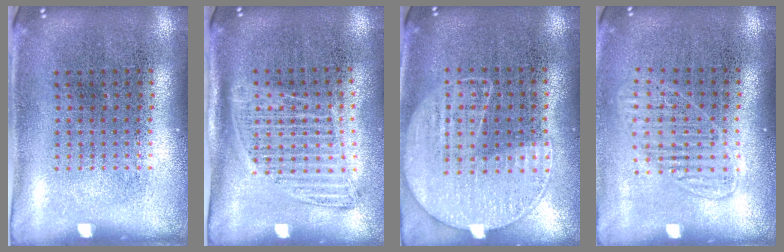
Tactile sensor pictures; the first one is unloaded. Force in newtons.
{"total": 1.3, "press": 1.1, "slide": 0.7}
{"total": 1.1, "press": 1.0, "slide": 0.6}
{"total": 1.4, "press": 1.2, "slide": 0.7}